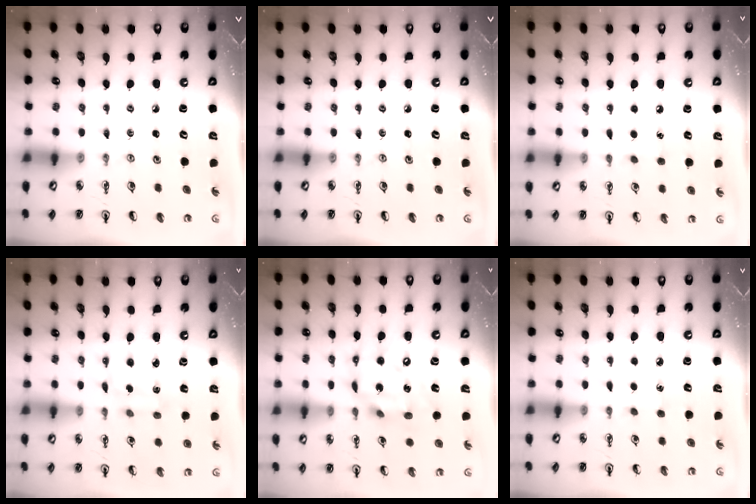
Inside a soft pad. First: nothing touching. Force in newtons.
{"total": 0.0}
{"total": 5.2, "press": 5.2, "slide": 0.5}
{"total": 2.6, "press": 2.6, "slide": 0.6}
{"total": 14.8, "press": 14.7, "slide": 1.7}
{"total": 2.9, "press": 2.8, "slide": 0.4}